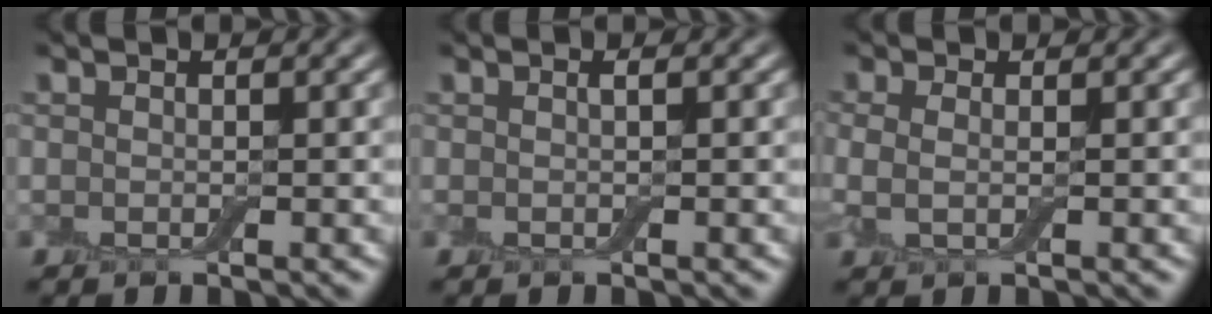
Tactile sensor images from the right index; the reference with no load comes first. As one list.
[{"total": 0.7, "force": [0.1, 0.1, 0.7], "torque": [-0.015, 0.002, 0.000]}, {"total": 1.6, "force": [0.1, 0.7, 1.5], "torque": [-0.035, -0.001, -0.002]}]